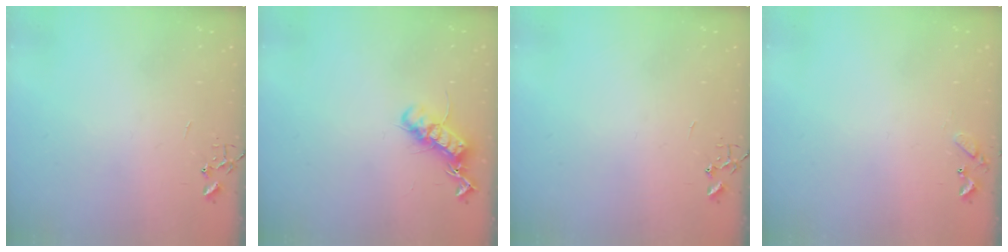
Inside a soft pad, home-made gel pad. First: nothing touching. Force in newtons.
{"total": 13.0, "press": 13.0, "slide": 0.3}
{"total": 0.0}
{"total": 5.5, "press": 5.5, "slide": 0.4}